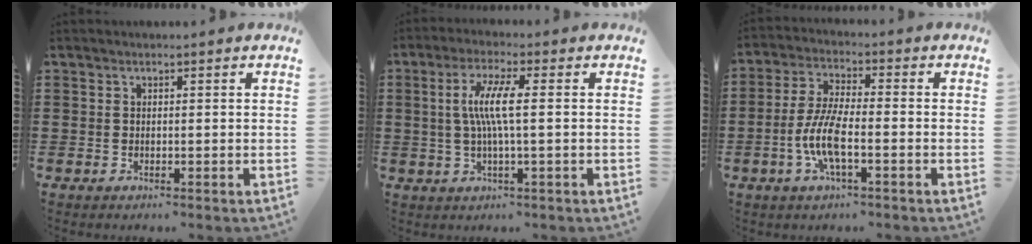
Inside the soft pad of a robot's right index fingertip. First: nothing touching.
{"total": 6.2, "force": [0.3, 0.5, 6.2], "torque": [-0.130, -0.009, -0.004]}
{"total": 7.7, "force": [-2.6, 2.1, 6.9], "torque": [-0.162, -0.013, -0.057]}